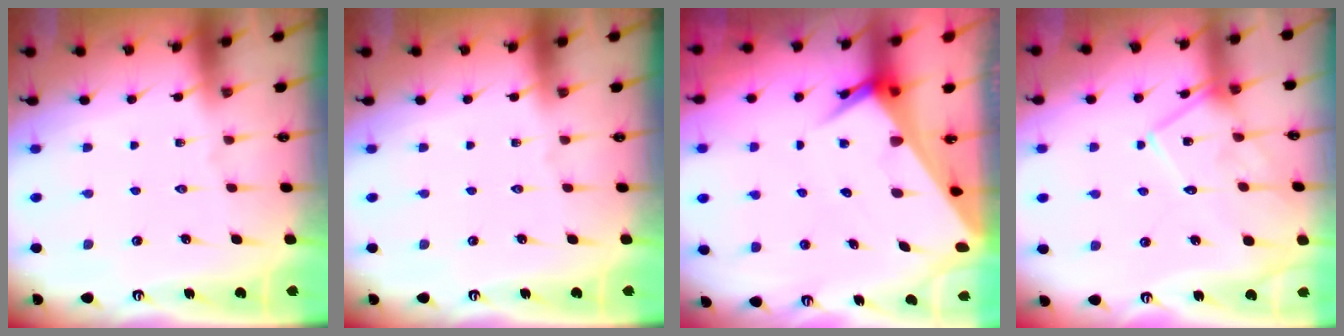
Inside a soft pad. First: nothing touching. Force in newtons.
{"total": 0.0}
{"total": 6.3, "press": 6.2, "slide": 0.4}
{"total": 12.2, "press": 12.2, "slide": 0.6}